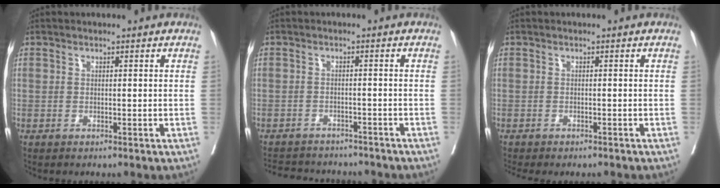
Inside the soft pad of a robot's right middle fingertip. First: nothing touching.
{"total": 11.6, "force": [-10.7, 3.1, 3.3], "torque": [-0.063, 0.004, -0.136]}
{"total": 4.6, "force": [-4.1, 1.0, 1.7], "torque": [-0.017, -0.002, -0.057]}